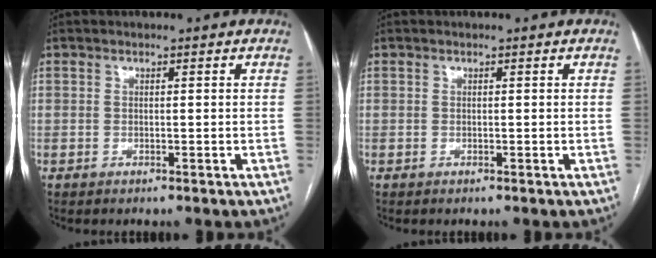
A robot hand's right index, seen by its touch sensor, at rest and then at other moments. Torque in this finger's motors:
{"motor_torque": [0.00, 0.00, 0.00, 0.00]}